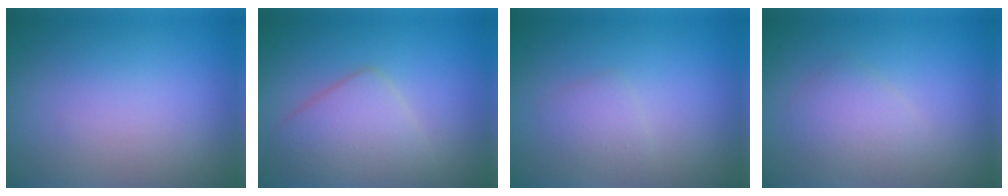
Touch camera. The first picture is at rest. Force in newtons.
{"total": 4.4, "press": 4.4, "slide": 0.1}
{"total": 1.5, "press": 1.5, "slide": 0.0}
{"total": 2.3, "press": 2.3, "slide": 0.0}